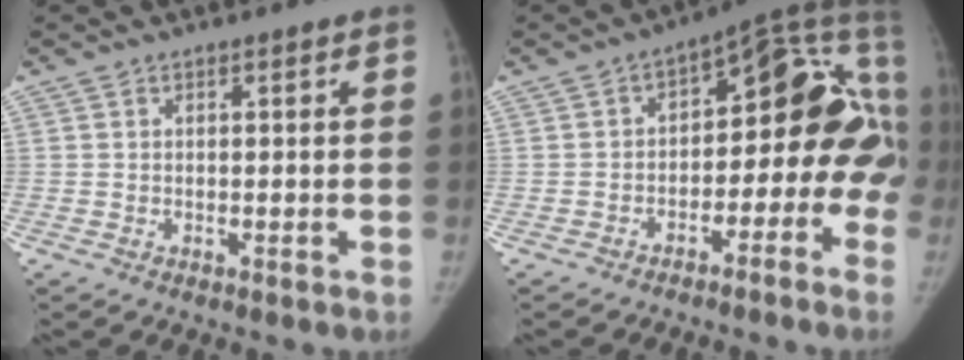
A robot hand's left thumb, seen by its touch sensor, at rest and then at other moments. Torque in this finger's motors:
{"motor_torque": [0.09, 0.09, 0.17, -0.19, 0.01]}